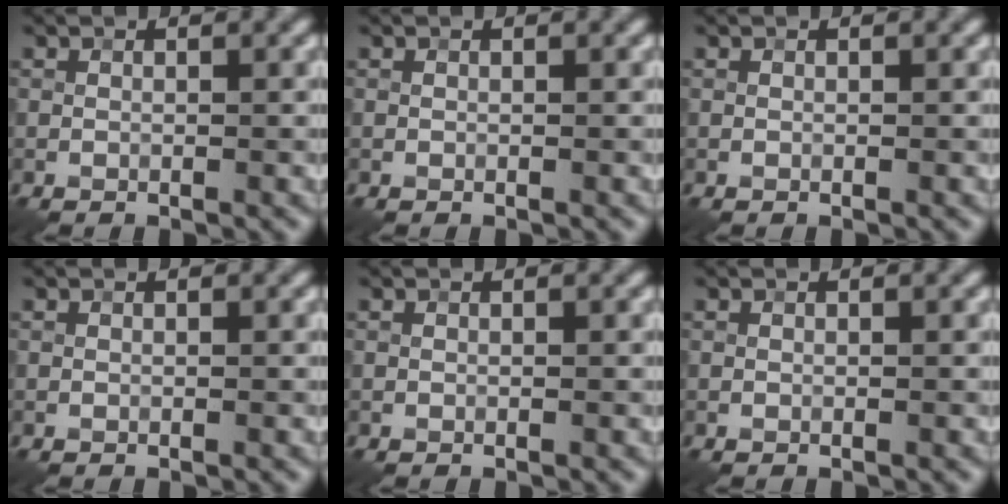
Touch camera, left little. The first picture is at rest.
{"total": 0.0}
{"total": 0.0}
{"total": 0.0}
{"total": 0.0}
{"total": 0.0}